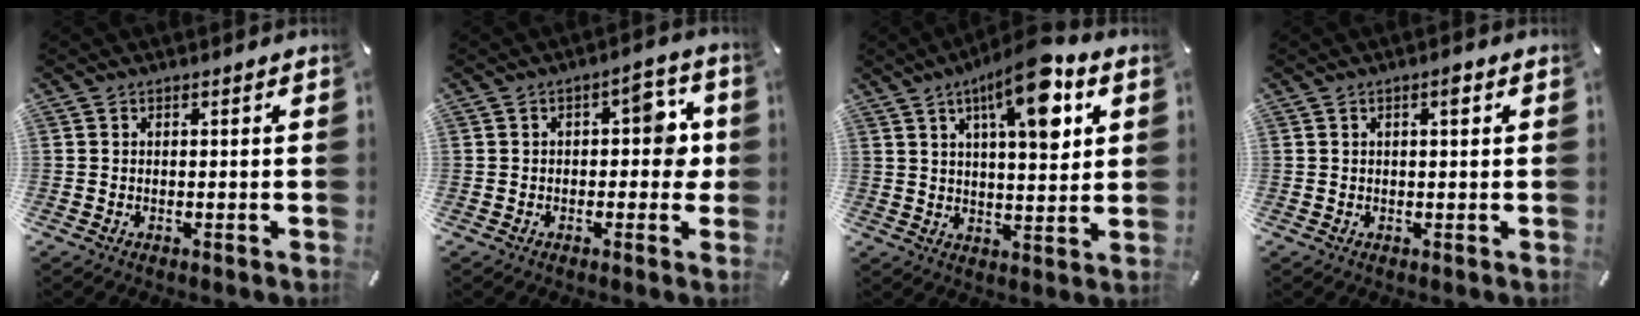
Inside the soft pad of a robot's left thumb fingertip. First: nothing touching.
{"total": 7.4, "force": [0.6, 4.1, 6.2], "torque": [-0.066, 0.001, -0.001]}
{"total": 15.1, "force": [7.2, 5.1, 12.2], "torque": [-0.185, -0.028, 0.112]}
{"total": 2.3, "force": [0.8, 0.7, 2.0], "torque": [-0.032, 0.003, 0.010]}